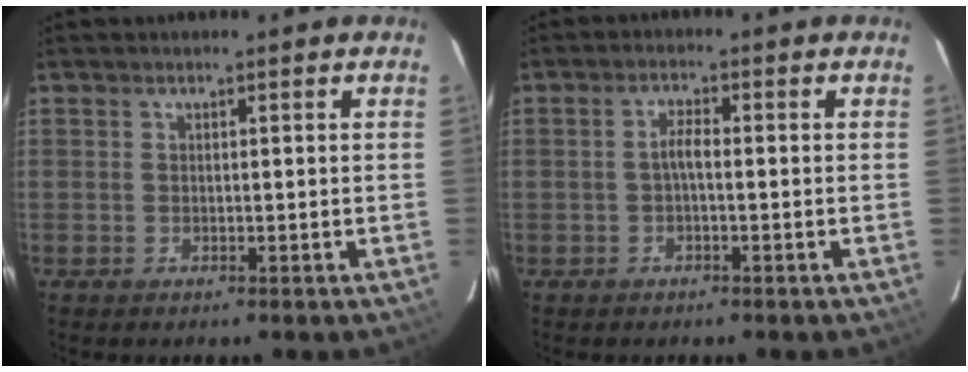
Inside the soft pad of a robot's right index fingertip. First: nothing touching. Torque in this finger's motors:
{"motor_torque": [0.33, -0.03, 0.26, 0.05]}